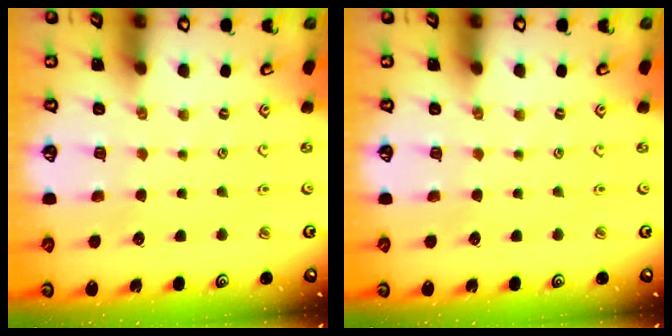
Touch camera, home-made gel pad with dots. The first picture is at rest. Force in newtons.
{"total": 0.0}